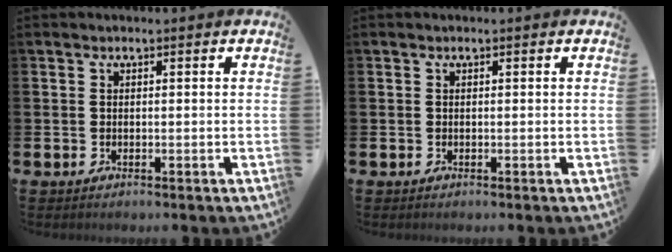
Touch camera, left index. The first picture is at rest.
{"total": 0.0}